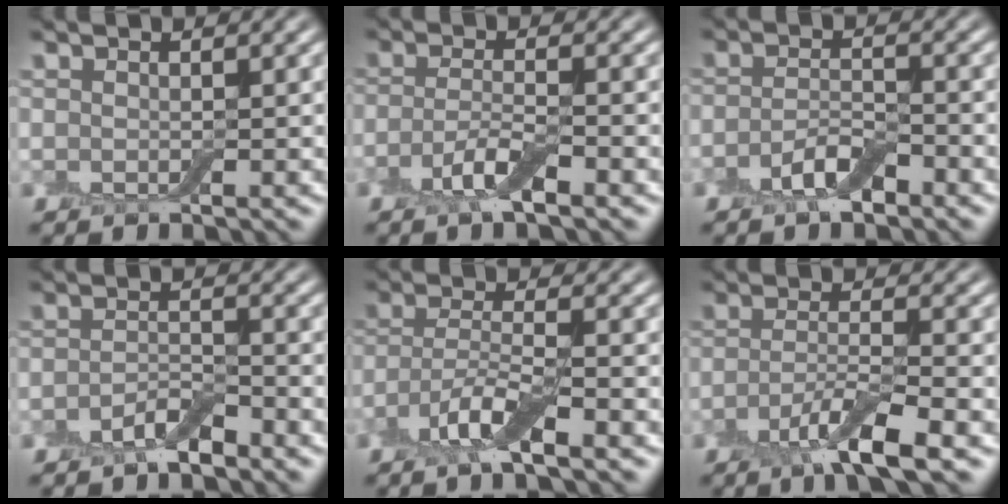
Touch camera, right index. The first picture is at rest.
{"total": 3.1, "force": [-1.7, 0.7, 2.5], "torque": [-0.052, 0.000, -0.041]}
{"total": 2.9, "force": [-1.8, 1.1, 2.0], "torque": [-0.040, 0.006, -0.039]}
{"total": 2.5, "force": [-1.8, 0.7, 1.5], "torque": [-0.029, 0.005, -0.037]}
{"total": 3.9, "force": [-2.3, 0.7, 3.1], "torque": [-0.063, 0.001, -0.056]}
{"total": 4.7, "force": [-2.5, 0.9, 3.9], "torque": [-0.070, -0.004, -0.057]}